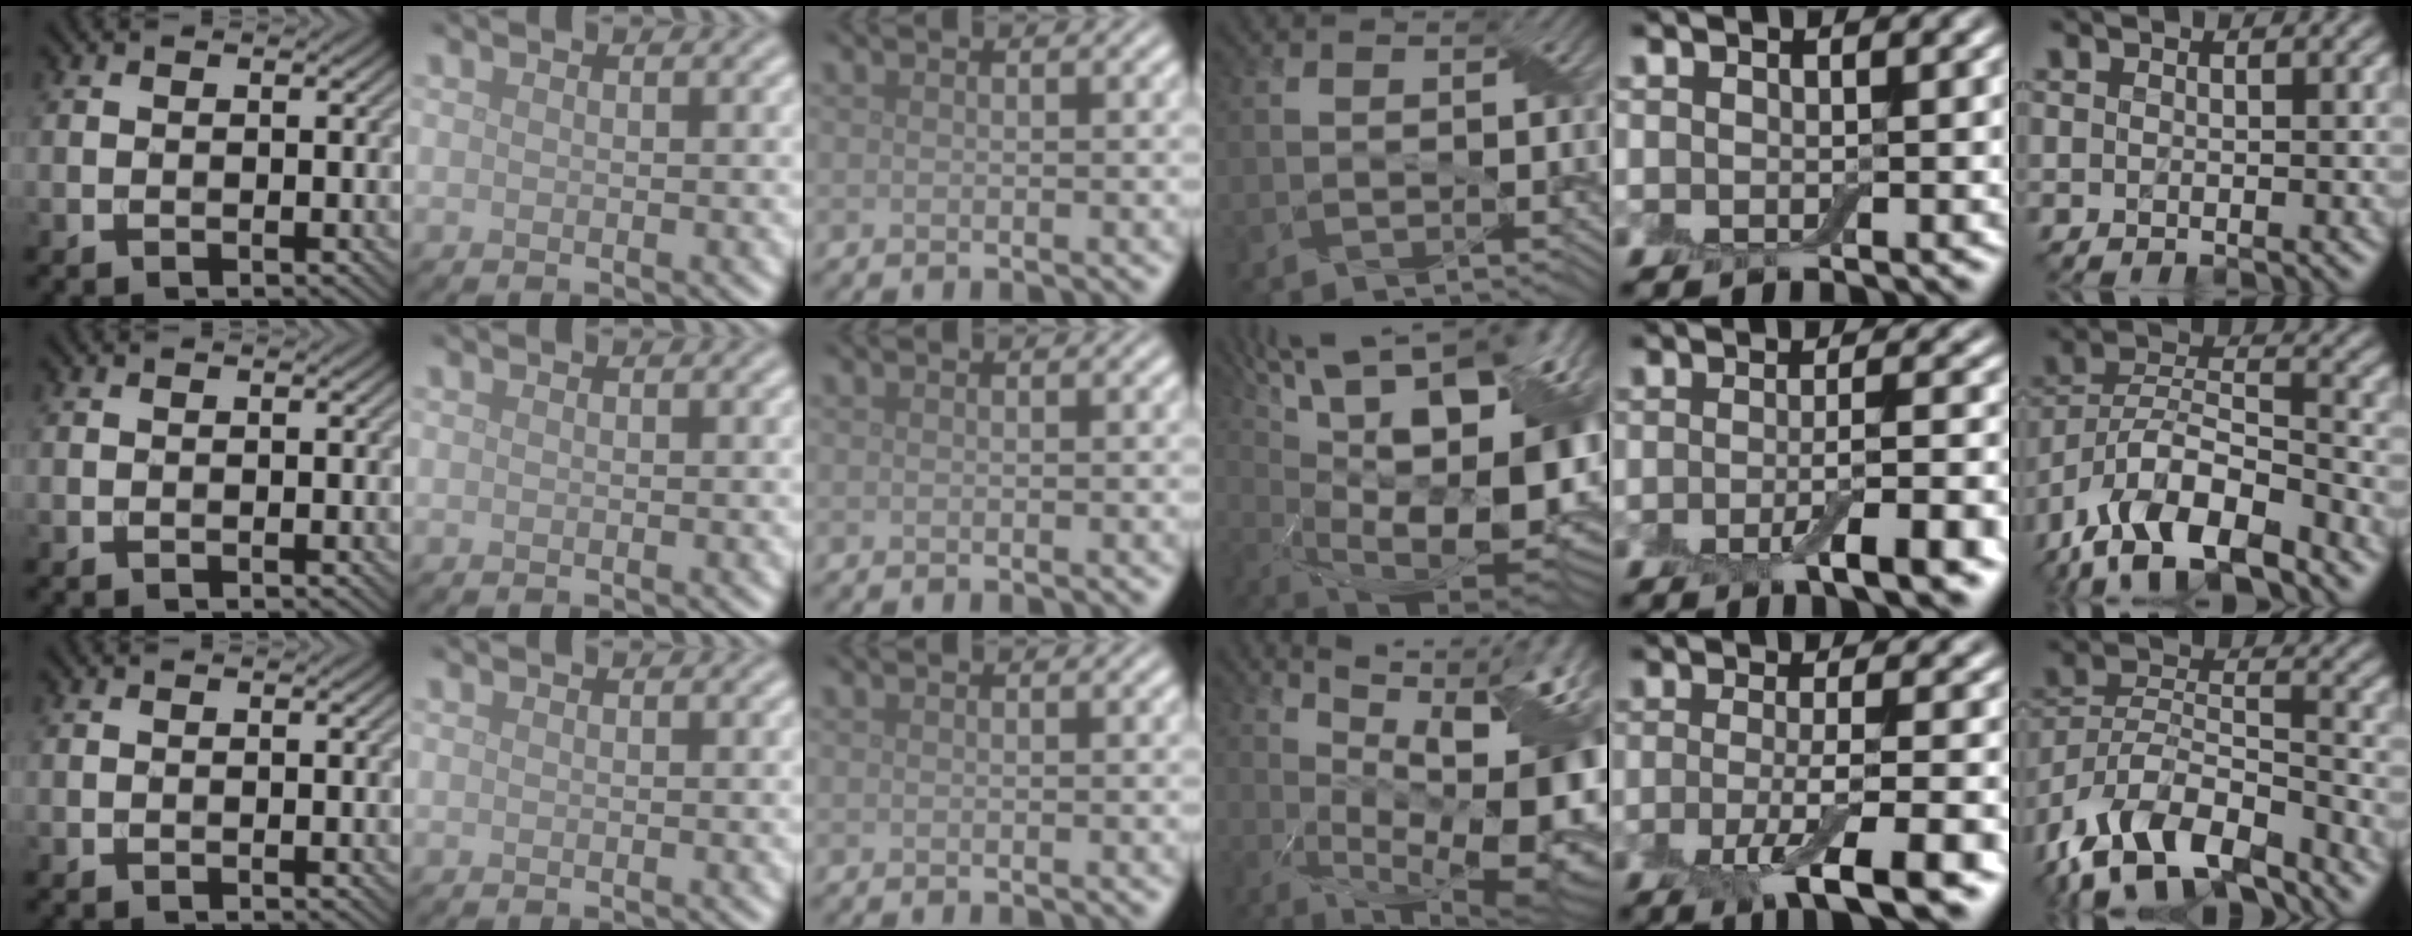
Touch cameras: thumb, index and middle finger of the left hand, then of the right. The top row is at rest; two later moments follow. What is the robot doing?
{"motion": "wrap", "object": "adhesive wrap"}